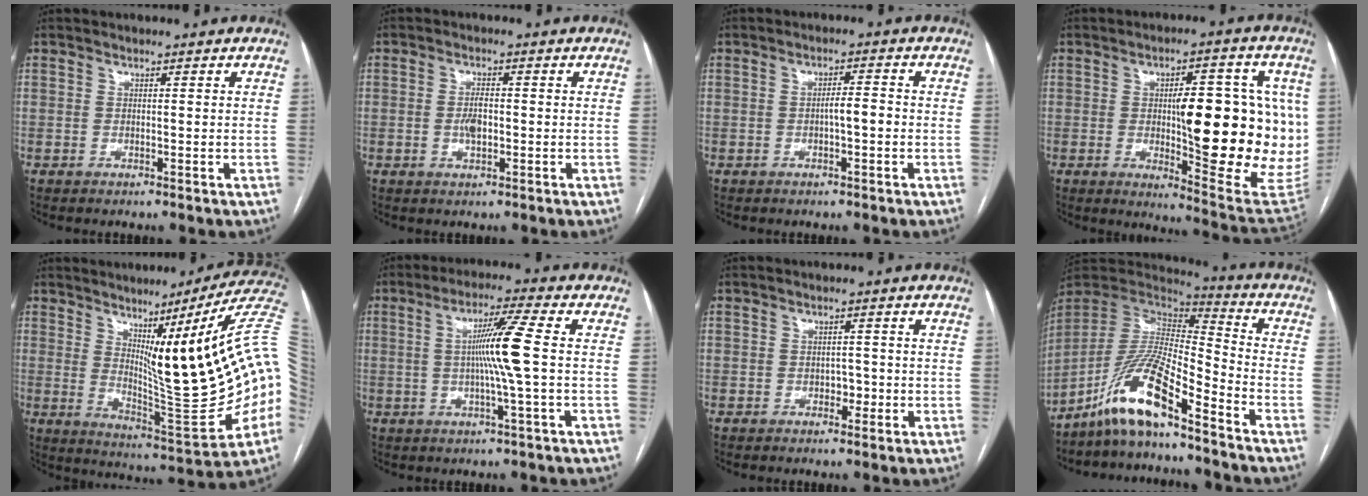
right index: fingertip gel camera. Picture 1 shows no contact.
{"total": 2.9, "force": [-0.5, 1.2, 2.6], "torque": [-0.053, 0.002, -0.007]}
{"total": 2.7, "force": [-0.6, 0.5, 2.6], "torque": [-0.041, 0.004, -0.011]}
{"total": 19.6, "force": [0.3, 4.8, 19.0], "torque": [-0.205, 0.012, 0.019]}
{"total": 21.4, "force": [2.4, 0.9, 21.2], "torque": [-0.262, -0.009, 0.033]}
{"total": 8.5, "force": [0.1, -1.5, 8.4], "torque": [-0.155, 0.000, 0.002]}
{"total": 1.6, "force": [-0.6, 1.1, 1.1], "torque": [-0.013, 0.004, -0.007]}
{"total": 13.4, "force": [-9.8, 1.5, 9.0], "torque": [-0.183, 0.005, -0.182]}